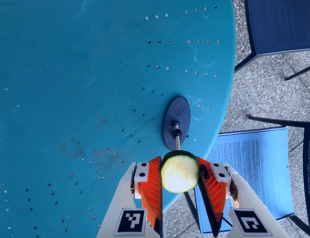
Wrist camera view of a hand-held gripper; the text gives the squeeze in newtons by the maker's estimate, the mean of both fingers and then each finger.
{"total": 13.7, "left": 14.0, "right": 13.4}